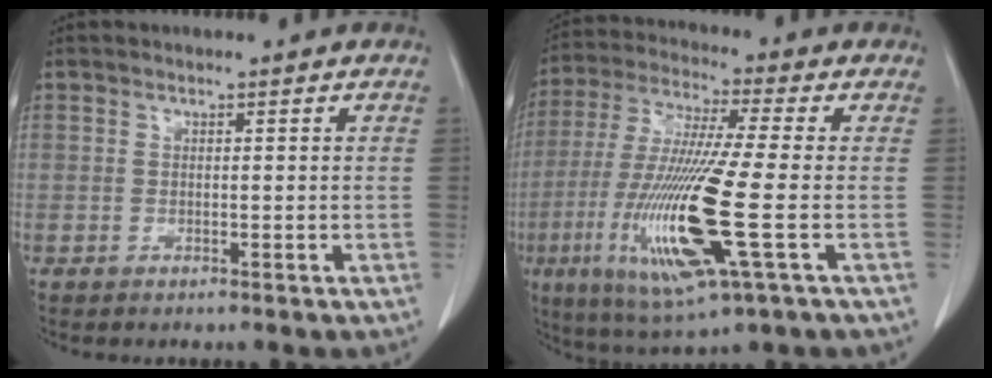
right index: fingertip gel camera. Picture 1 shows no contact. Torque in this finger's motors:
{"motor_torque": [2.14, 0.00, 0.67, 0.21]}